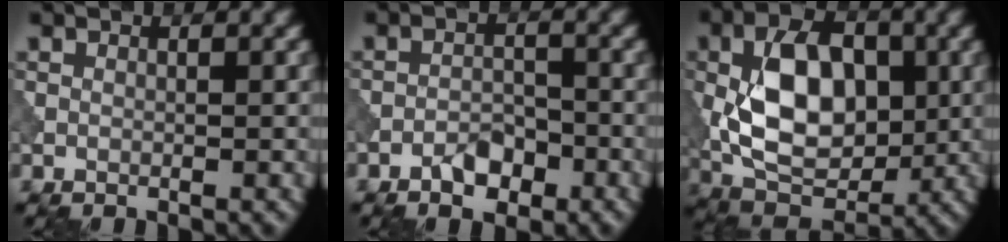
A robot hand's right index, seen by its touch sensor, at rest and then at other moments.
{"total": 2.8, "force": [-1.9, 1.4, 1.5], "torque": [-0.019, 0.006, -0.034]}
{"total": 9.7, "force": [0.2, 6.0, 7.6], "torque": [-0.138, 0.008, -0.003]}